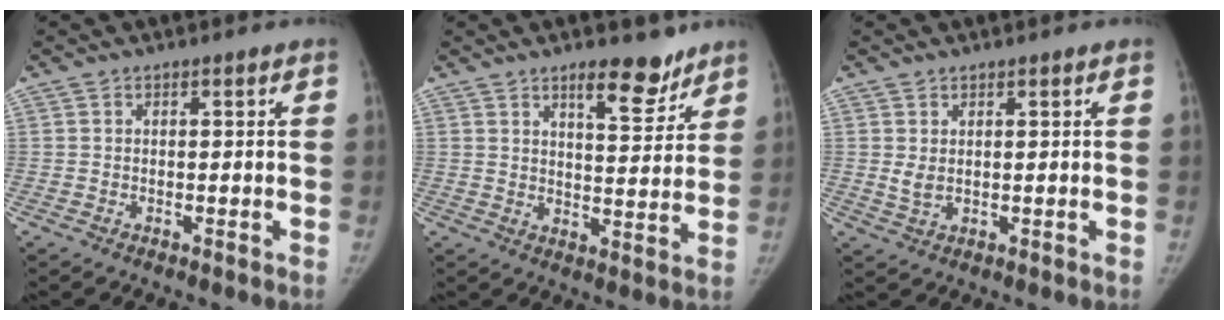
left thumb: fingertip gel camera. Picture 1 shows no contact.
{"total": 8.4, "force": [6.1, 3.0, 4.9], "torque": [-0.046, -0.044, 0.092]}
{"total": 2.2, "force": [0.8, 1.3, 1.5], "torque": [-0.025, -0.008, 0.022]}